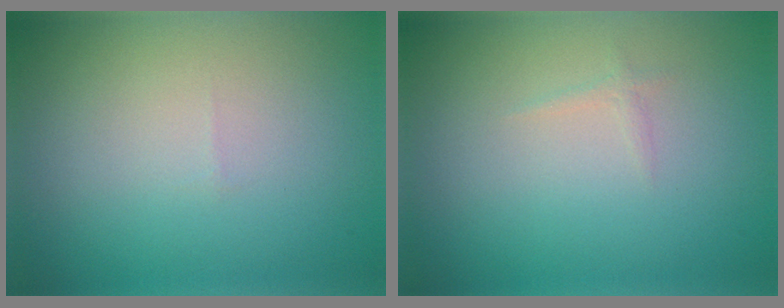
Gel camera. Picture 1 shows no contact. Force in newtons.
{"total": 0.5, "press": 0.5, "slide": 0.0}